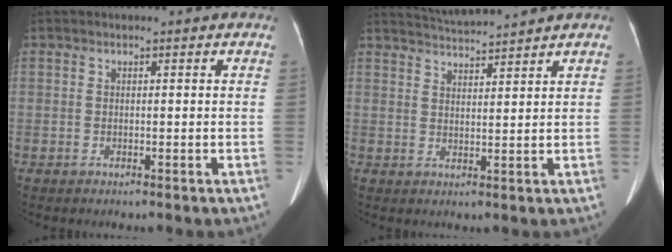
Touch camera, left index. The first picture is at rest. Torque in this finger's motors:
{"motor_torque": [0.06, -0.50, 0.00, 0.03]}